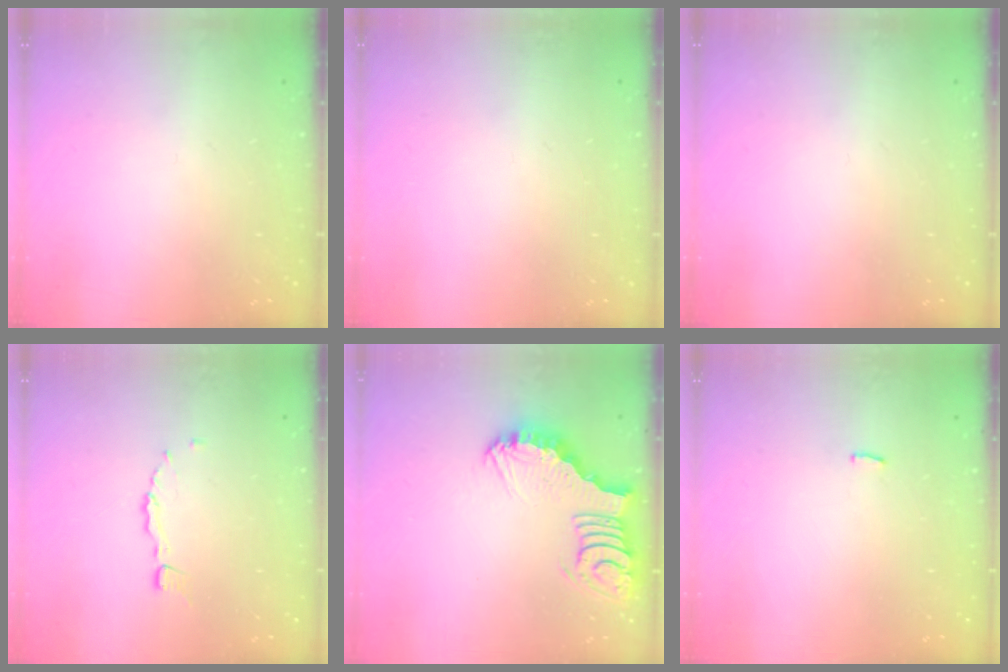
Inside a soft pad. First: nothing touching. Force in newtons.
{"total": 0.0}
{"total": 0.0}
{"total": 3.3, "press": 3.2, "slide": 0.3}
{"total": 4.8, "press": 4.8, "slide": 0.6}
{"total": 2.2, "press": 2.1, "slide": 0.4}